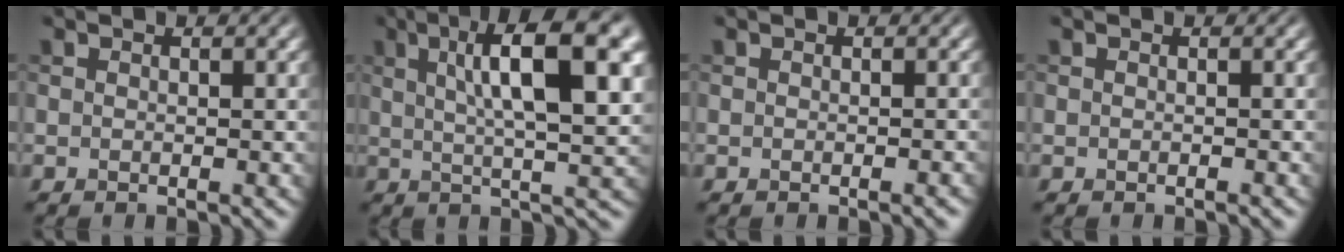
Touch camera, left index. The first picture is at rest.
{"total": 11.2, "force": [3.6, 2.8, 10.2], "torque": [-0.146, 0.011, 0.053]}
{"total": 0.6, "force": [-0.4, 0.1, 0.5], "torque": [-0.004, 0.002, -0.004]}
{"total": 0.0}